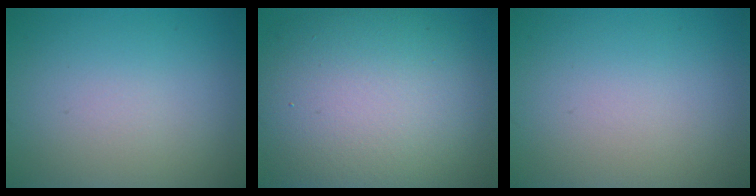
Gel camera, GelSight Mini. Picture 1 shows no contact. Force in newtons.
{"total": 13.5, "press": 13.5, "slide": 1.3}
{"total": 0.0}